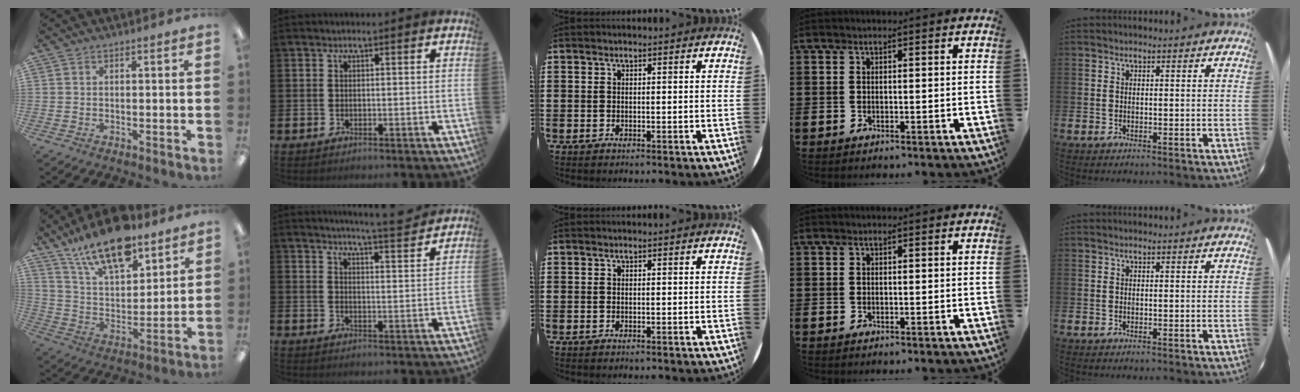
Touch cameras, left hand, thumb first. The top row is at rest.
{"thumb": {"total": 17.7, "force": [13.0, 7.2, 9.5], "torque": [-0.167, -0.067, 0.228]}, "index": {"total": 5.7, "force": [5.5, -0.6, 1.1], "torque": [-0.022, -0.038, 0.095]}}